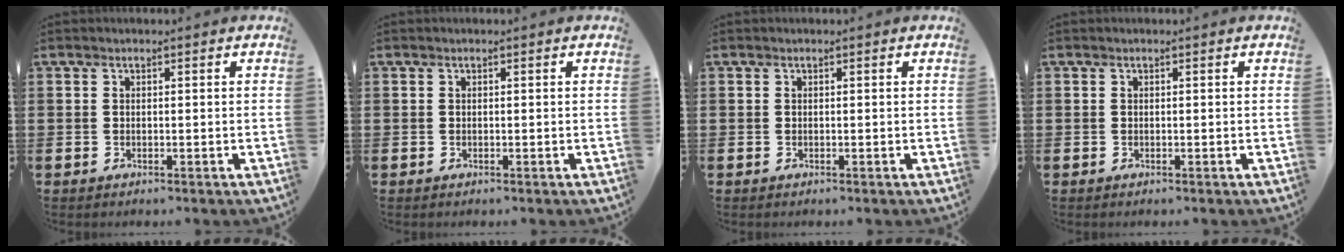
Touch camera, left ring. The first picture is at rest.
{"total": 0.0}
{"total": 0.0}
{"total": 0.0}